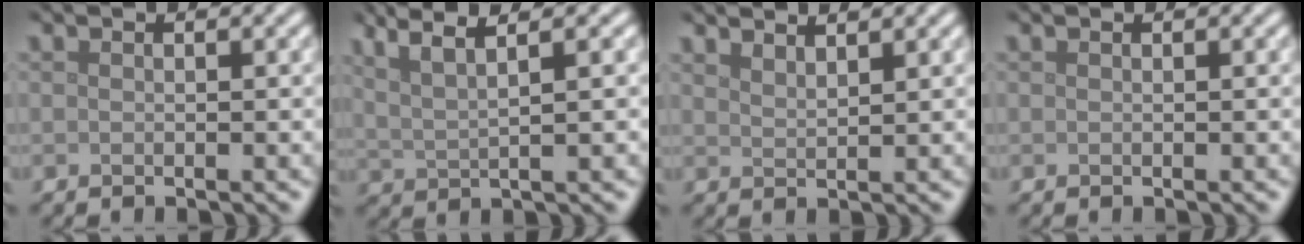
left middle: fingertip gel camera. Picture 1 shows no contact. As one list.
[{"total": 5.2, "force": [3.2, 1.1, 3.9], "torque": [-0.068, 0.018, 0.041]}, {"total": 2.4, "force": [2.1, 0.5, 1.0], "torque": [0.001, 0.004, 0.024]}, {"total": 0.0}]